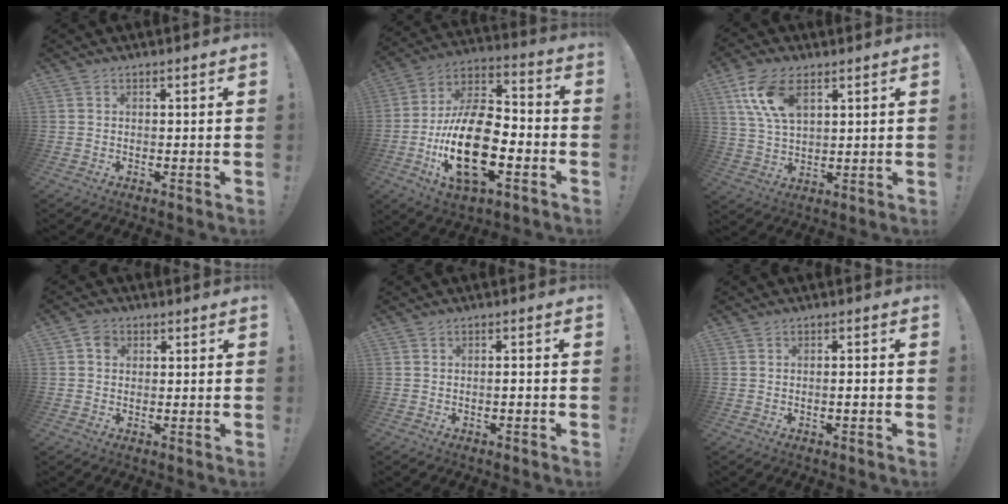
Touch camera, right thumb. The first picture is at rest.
{"total": 22.5, "force": [-6.1, 11.8, 18.1], "torque": [-0.350, 0.026, -0.103]}
{"total": 12.4, "force": [5.6, 6.6, 8.9], "torque": [-0.176, -0.009, 0.107]}
{"total": 3.2, "force": [0.7, 2.7, 1.6], "torque": [-0.021, 0.004, 0.011]}
{"total": 1.5, "force": [-0.9, -0.1, 1.3], "torque": [-0.024, 0.002, -0.016]}
{"total": 1.8, "force": [-0.9, -0.1, 1.6], "torque": [-0.029, 0.001, -0.016]}